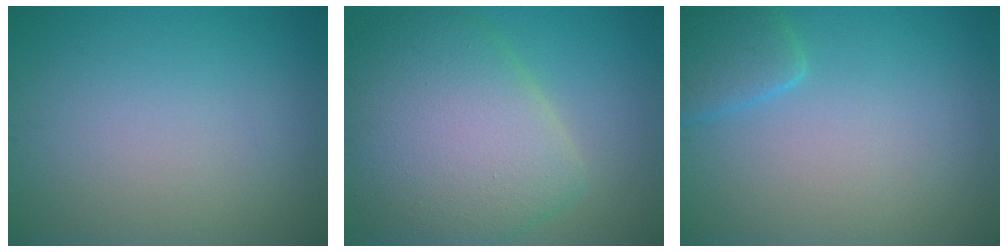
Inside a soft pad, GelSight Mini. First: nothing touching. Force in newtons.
{"total": 9.8, "press": 9.8, "slide": 0.4}
{"total": 2.5, "press": 2.5, "slide": 0.3}